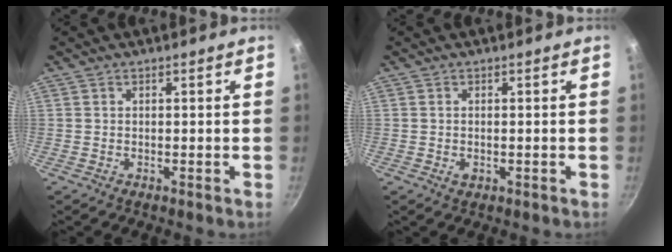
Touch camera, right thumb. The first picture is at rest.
{"total": 1.1, "force": [-0.2, 0.7, 0.8], "torque": [-0.015, -0.002, 0.000]}